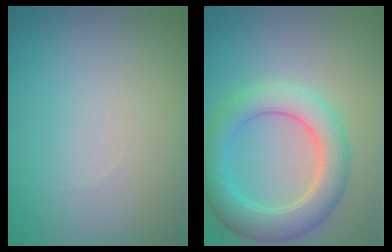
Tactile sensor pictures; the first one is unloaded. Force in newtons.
{"total": 5.1, "press": 5.1, "slide": 0.2}